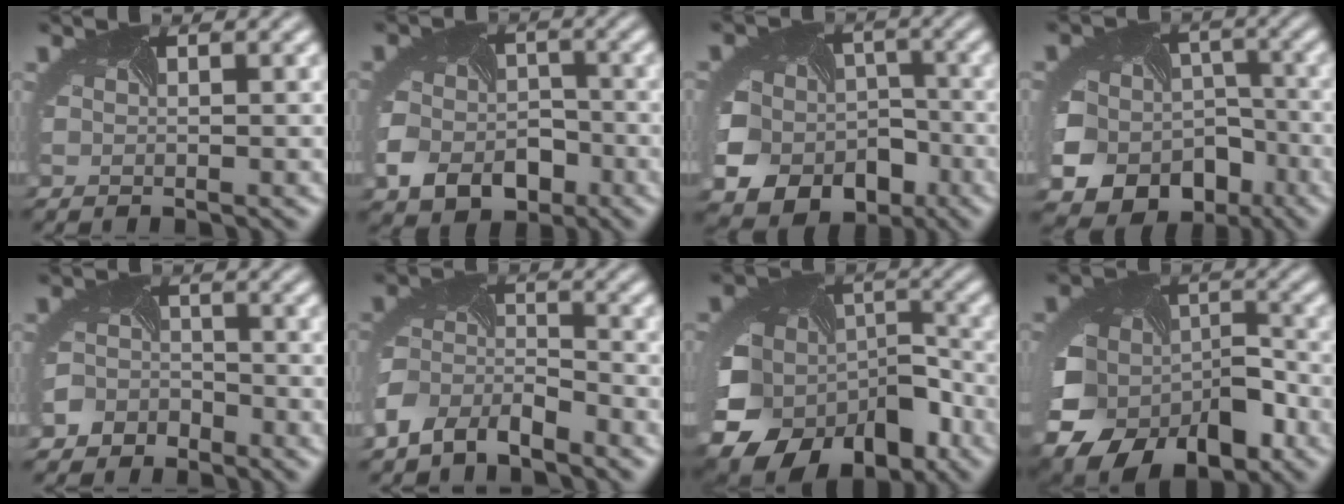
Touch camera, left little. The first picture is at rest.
{"total": 6.9, "force": [-3.6, 4.8, 3.3], "torque": [-0.073, -0.027, -0.058]}
{"total": 14.1, "force": [-6.8, 11.0, 5.6], "torque": [-0.104, -0.064, -0.107]}
{"total": 15.6, "force": [-7.6, 12.5, 5.6], "torque": [-0.103, -0.073, -0.110]}
{"total": 3.8, "force": [-3.2, 2.1, 0.0], "torque": [0.011, -0.003, -0.062]}
{"total": 5.1, "force": [-3.7, 2.7, 2.3], "torque": [-0.045, -0.011, -0.083]}
{"total": 17.0, "force": [-8.6, 11.6, 8.9], "torque": [-0.199, -0.050, -0.105]}
{"total": 14.3, "force": [-6.7, 9.7, 8.1], "torque": [-0.173, -0.036, -0.097]}